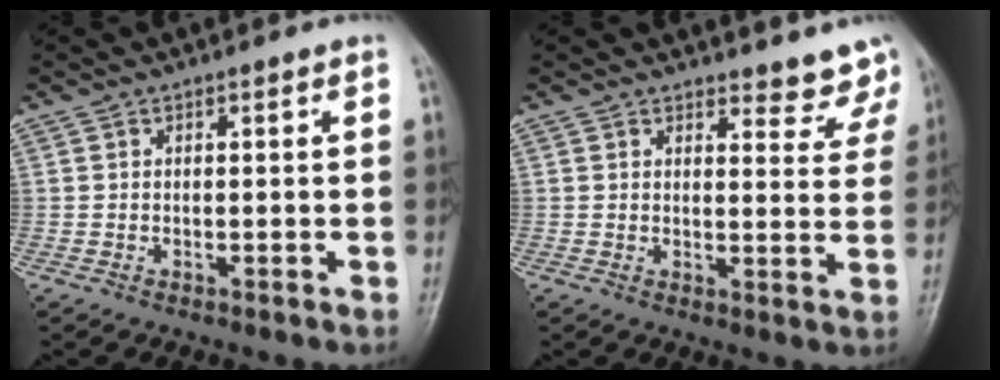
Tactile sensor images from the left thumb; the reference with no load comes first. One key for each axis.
{"total": 6.4, "fx": 6.0, "fy": 2.1, "fz": 0.9, "tx": 0.022, "ty": -0.042, "tz": 0.053}